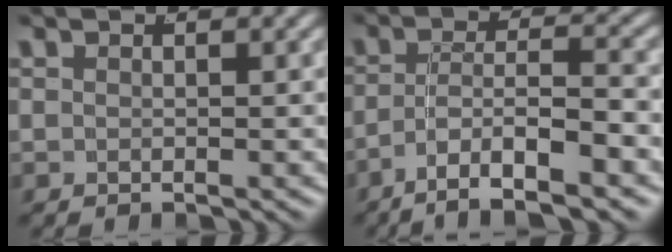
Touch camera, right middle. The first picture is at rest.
{"total": 7.0, "force": [-4.8, 2.3, 4.5], "torque": [-0.084, -0.022, -0.067]}